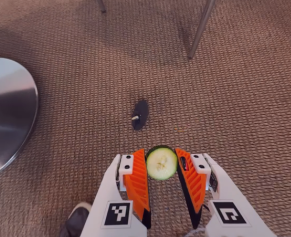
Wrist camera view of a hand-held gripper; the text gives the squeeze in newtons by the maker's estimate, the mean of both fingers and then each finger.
{"total": 8.3, "left": 8.2, "right": 8.4}